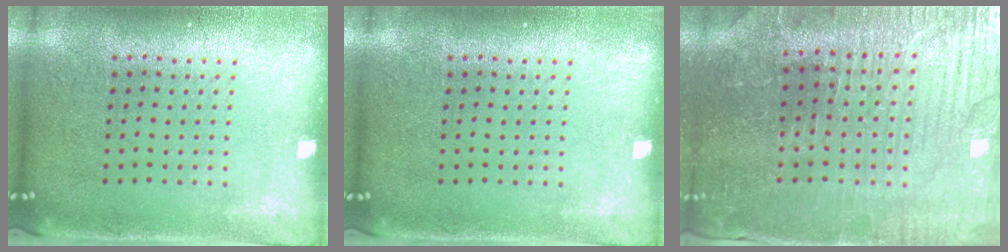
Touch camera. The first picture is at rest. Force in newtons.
{"total": 0.0}
{"total": 3.7, "press": 3.7, "slide": 0.4}